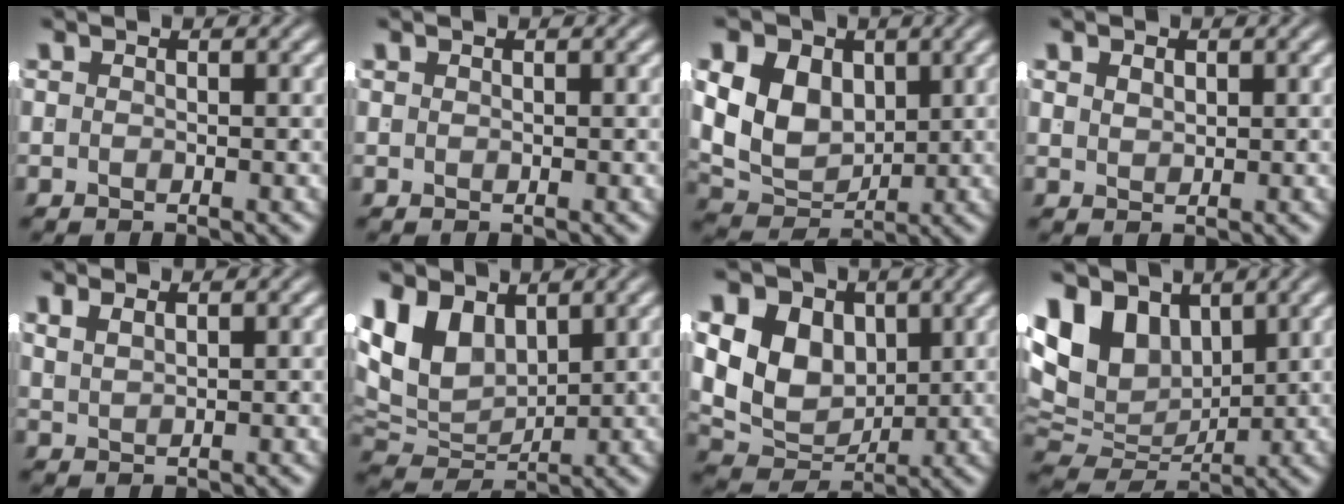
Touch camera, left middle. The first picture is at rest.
{"total": 0.5, "force": [0.2, -0.5, -0.1], "torque": [0.008, 0.000, 0.008]}
{"total": 10.0, "force": [0.9, 8.2, 5.6], "torque": [-0.115, -0.024, 0.022]}
{"total": 0.8, "force": [0.7, -0.2, 0.4], "torque": [-0.003, -0.009, 0.027]}
{"total": 1.3, "force": [1.1, -0.4, 0.5], "torque": [-0.002, -0.001, 0.034]}
{"total": 8.6, "force": [1.4, 6.5, 5.4], "torque": [-0.125, -0.028, 0.043]}
{"total": 11.6, "force": [1.3, 9.7, 6.2], "torque": [-0.126, -0.023, 0.024]}
{"total": 10.7, "force": [1.5, 8.3, 6.5], "torque": [-0.138, -0.032, 0.043]}